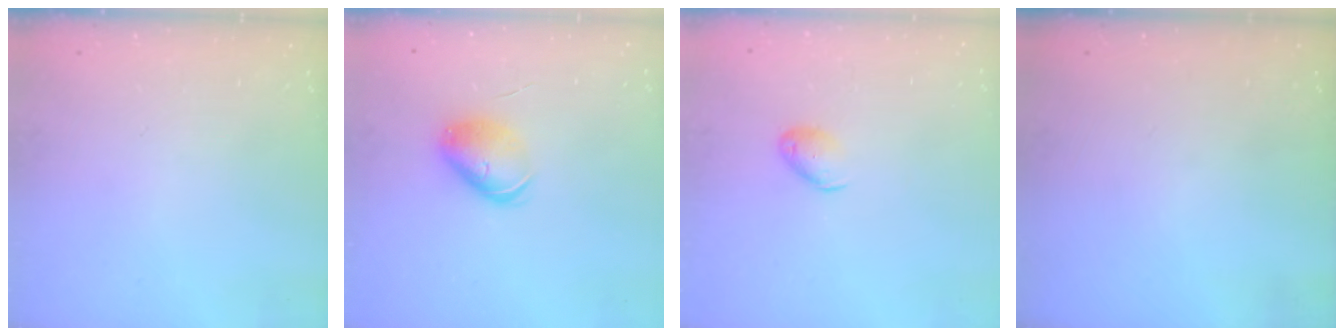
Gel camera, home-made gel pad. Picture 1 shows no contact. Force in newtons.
{"total": 8.6, "press": 8.5, "slide": 1.0}
{"total": 7.0, "press": 6.9, "slide": 0.9}
{"total": 0.0}